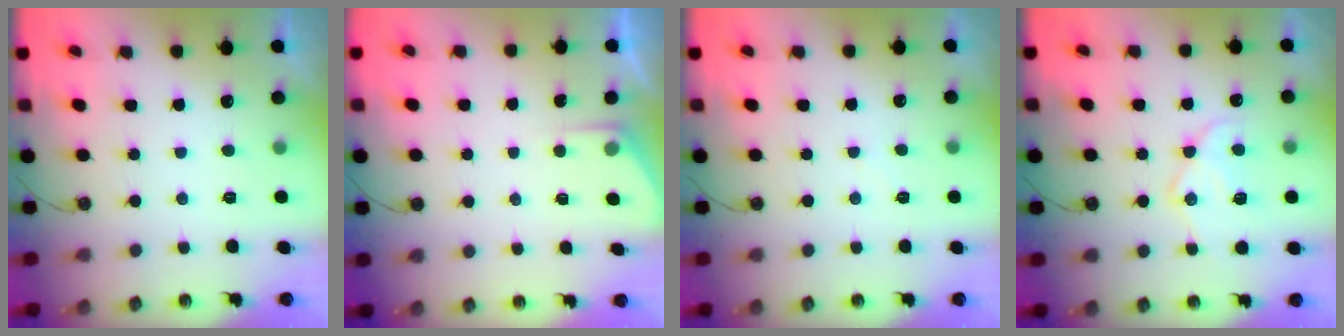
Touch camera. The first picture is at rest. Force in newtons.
{"total": 2.7, "press": 2.7, "slide": 0.3}
{"total": 4.1, "press": 4.0, "slide": 0.8}
{"total": 13.8, "press": 13.7, "slide": 1.4}